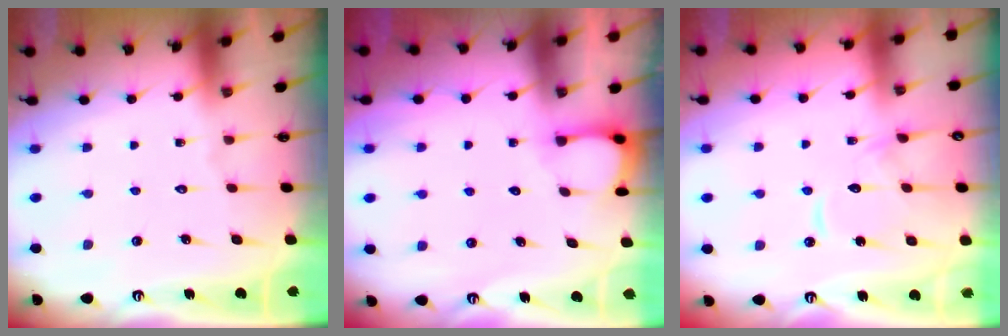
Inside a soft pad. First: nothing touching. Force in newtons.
{"total": 2.1, "press": 2.1, "slide": 0.3}
{"total": 12.2, "press": 12.1, "slide": 1.2}